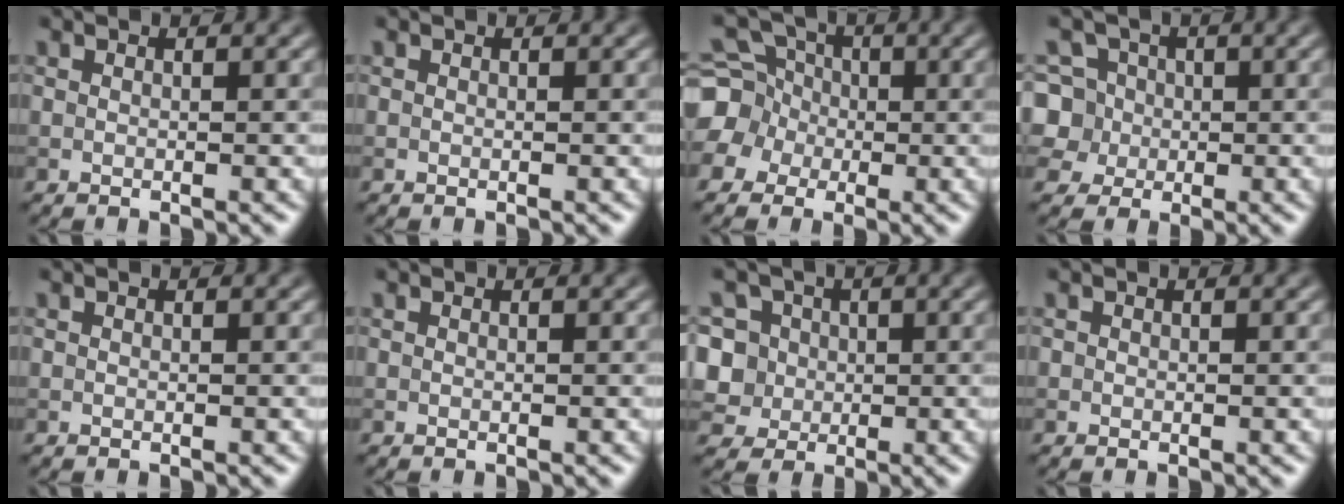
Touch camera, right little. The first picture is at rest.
{"total": 0.0}
{"total": 7.7, "force": [-0.8, 7.1, 2.9], "torque": [-0.072, 0.021, -0.054]}
{"total": 7.2, "force": [0.6, 6.6, 2.6], "torque": [-0.045, 0.032, -0.010]}
{"total": 0.0}
{"total": 0.0}
{"total": 8.4, "force": [2.0, 7.3, 3.6], "torque": [-0.073, 0.035, 0.009]}
{"total": 0.0}